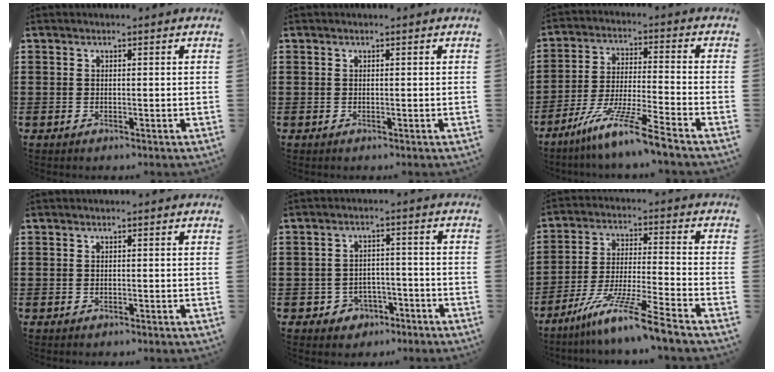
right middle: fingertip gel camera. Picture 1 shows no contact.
{"total": 0.0}
{"total": 9.7, "force": [-7.8, -0.7, 5.7], "torque": [-0.113, -0.009, -0.154]}
{"total": 0.0}
{"total": 3.1, "force": [-2.4, 1.8, 0.4], "torque": [-0.016, 0.007, -0.053]}
{"total": 10.2, "force": [-8.2, -0.8, 6.0], "torque": [-0.117, -0.007, -0.163]}